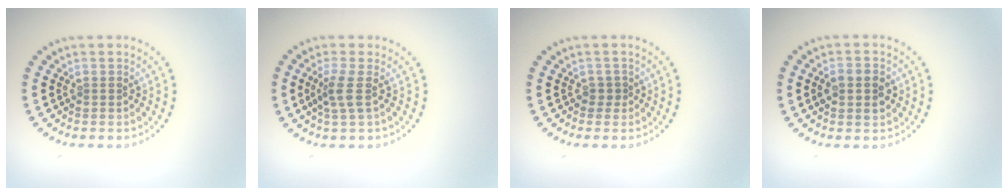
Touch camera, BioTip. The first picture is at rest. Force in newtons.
{"total": 2.0, "press": 1.5, "slide": 1.3}
{"total": 0.6, "press": 0.2, "slide": 0.6}
{"total": 2.9, "press": 2.9, "slide": 0.1}